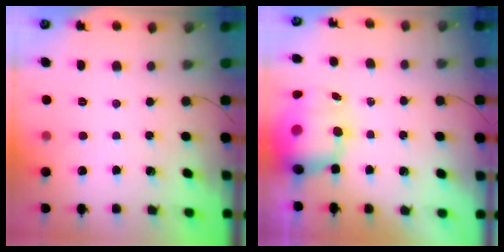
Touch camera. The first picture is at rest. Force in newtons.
{"total": 13.0, "press": 12.4, "slide": 3.8}